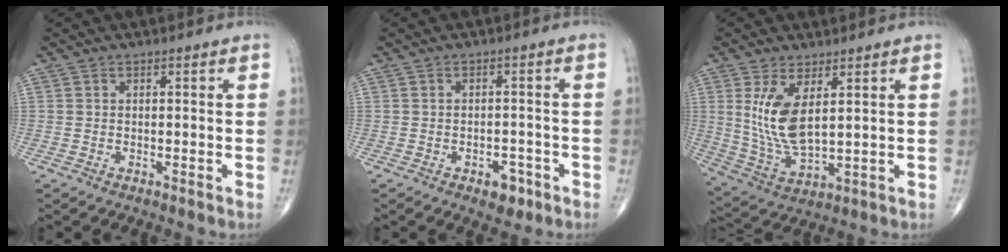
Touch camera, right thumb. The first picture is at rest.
{"total": 4.2, "force": [-2.3, 2.5, 2.5], "torque": [-0.015, 0.013, -0.027]}
{"total": 10.4, "force": [3.0, 4.4, 8.9], "torque": [-0.182, -0.025, 0.075]}